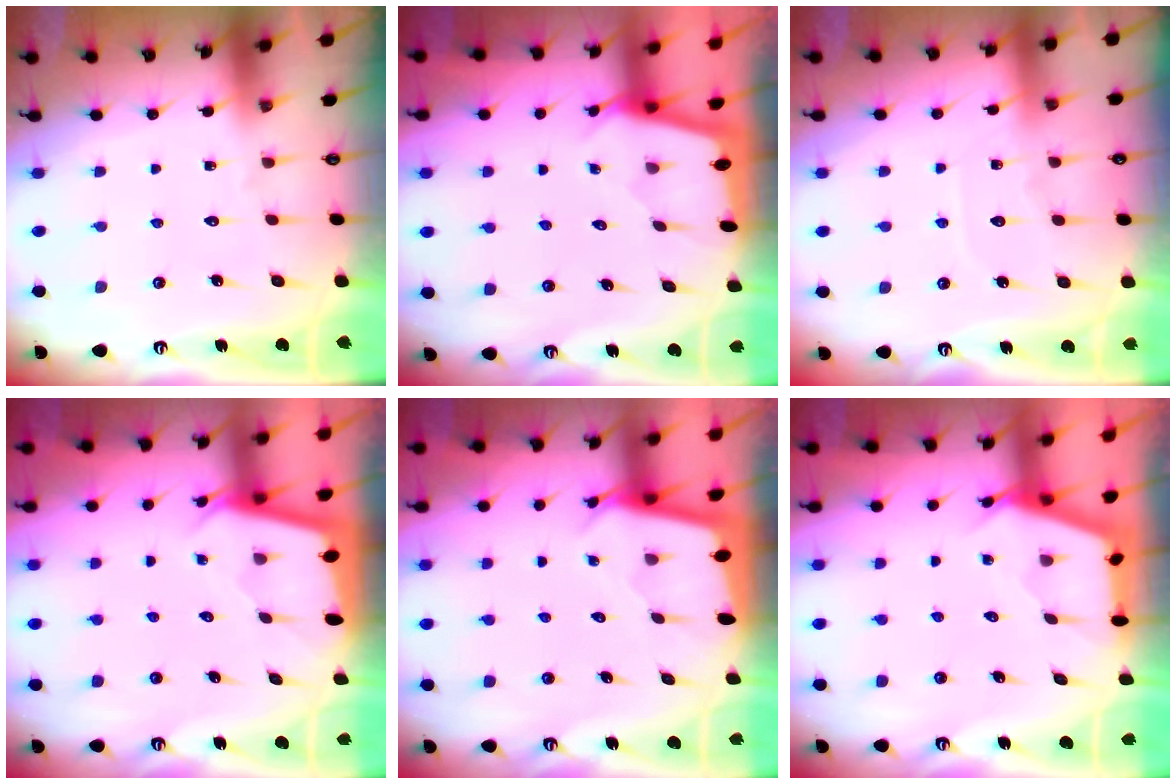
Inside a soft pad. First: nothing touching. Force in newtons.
{"total": 1.9, "press": 1.9, "slide": 0.1}
{"total": 5.3, "press": 5.2, "slide": 0.6}
{"total": 2.0, "press": 2.0, "slide": 0.3}
{"total": 2.3, "press": 2.3, "slide": 0.1}
{"total": 3.0, "press": 3.0, "slide": 0.4}